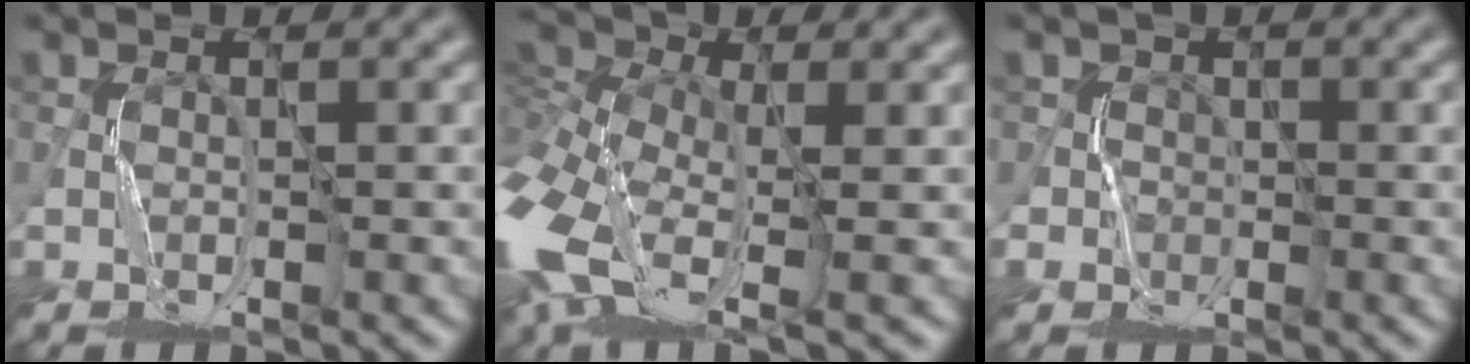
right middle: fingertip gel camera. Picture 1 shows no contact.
{"total": 11.5, "force": [-2.3, 6.6, 9.2], "torque": [-0.235, -0.023, -0.038]}
{"total": 1.6, "force": [-0.2, 1.1, -1.1], "torque": [0.031, -0.002, -0.002]}